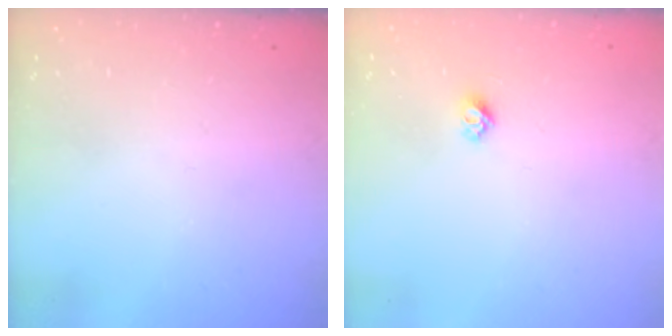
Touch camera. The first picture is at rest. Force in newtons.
{"total": 4.5, "press": 4.4, "slide": 0.5}